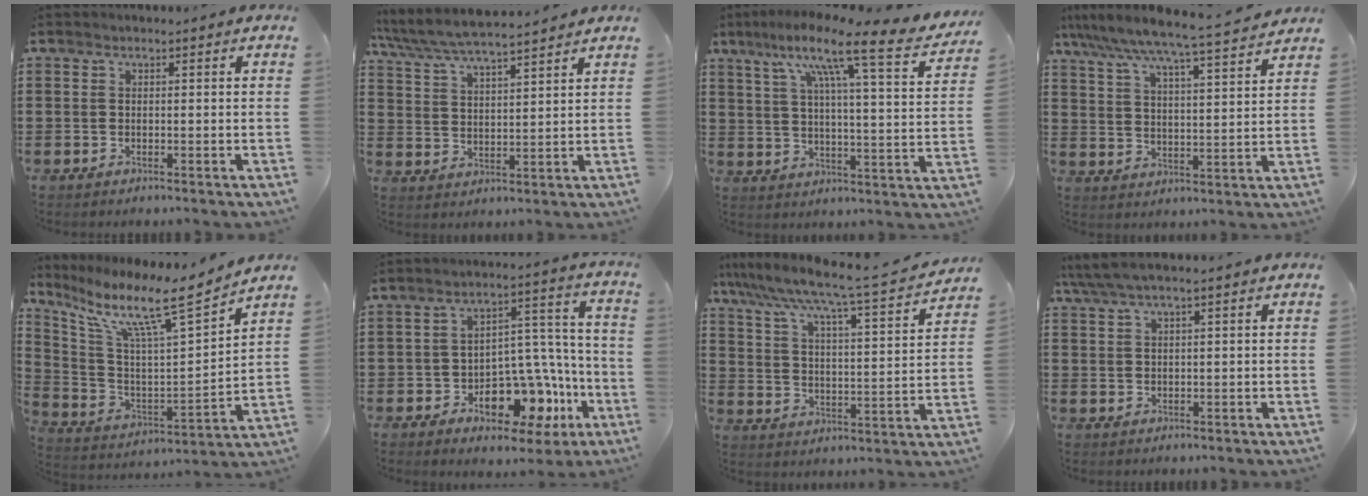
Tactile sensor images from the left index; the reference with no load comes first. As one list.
[{"total": 6.0, "force": [5.7, 0.6, 1.9], "torque": [-0.059, -0.028, 0.098]}, {"total": 12.3, "force": [9.2, 0.5, 8.1], "torque": [-0.159, -0.061, 0.138]}, {"total": 6.6, "force": [6.0, -0.6, 2.6], "torque": [-0.074, -0.042, 0.097]}, {"total": 10.7, "force": [7.7, 1.0, 7.5], "torque": [-0.165, -0.052, 0.116]}, {"total": 10.4, "force": [-5.8, 6.1, 6.2], "torque": [-0.091, 0.021, -0.094]}, {"total": 6.6, "force": [5.6, -0.5, 3.4], "torque": [-0.095, -0.050, 0.084]}, {"total": 3.1, "force": [2.2, 0.4, 2.2], "torque": [-0.046, 0.004, 0.039]}]